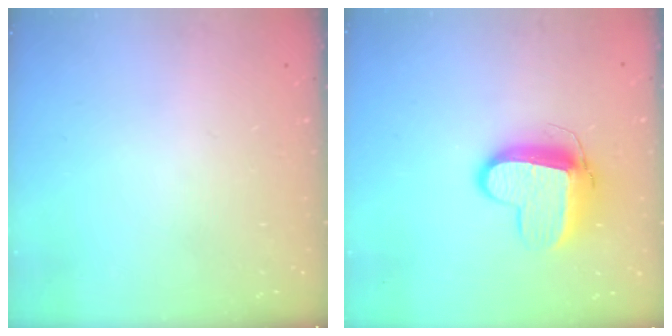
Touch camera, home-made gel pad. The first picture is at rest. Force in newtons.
{"total": 11.7, "press": 11.6, "slide": 1.3}